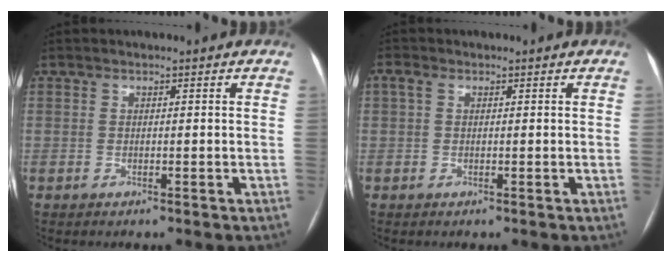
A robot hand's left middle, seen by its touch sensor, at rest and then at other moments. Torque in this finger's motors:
{"motor_torque": [0.42, -0.48, 0.30, 0.00]}